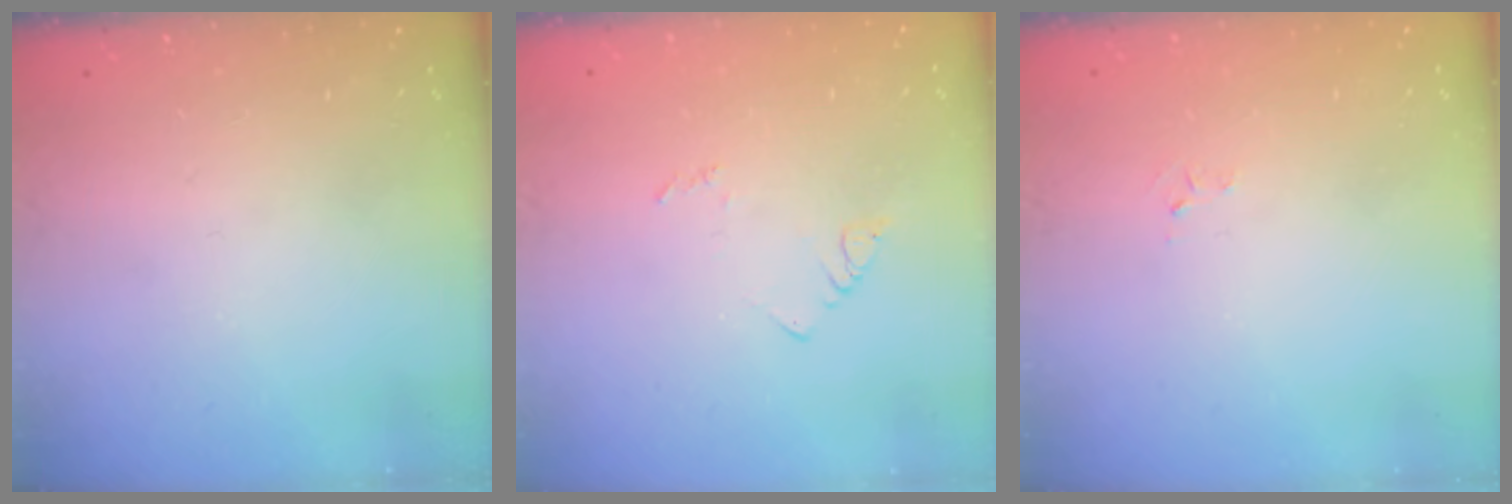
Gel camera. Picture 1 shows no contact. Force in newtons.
{"total": 3.7, "press": 3.7, "slide": 0.3}
{"total": 2.6, "press": 2.6, "slide": 0.4}